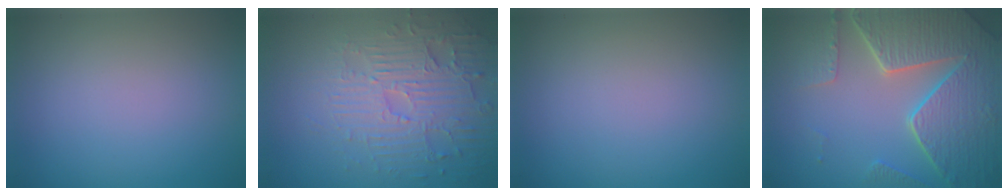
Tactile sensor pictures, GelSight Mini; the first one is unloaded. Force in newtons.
{"total": 4.6, "press": 4.2, "slide": 1.9}
{"total": 0.0}
{"total": 8.3, "press": 6.1, "slide": 5.6}